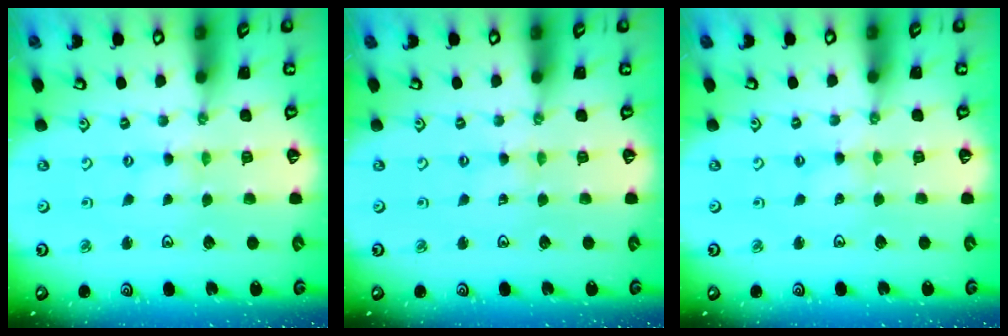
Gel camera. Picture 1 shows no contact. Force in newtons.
{"total": 1.0, "press": 1.0, "slide": 0.2}
{"total": 0.8, "press": 0.7, "slide": 0.3}